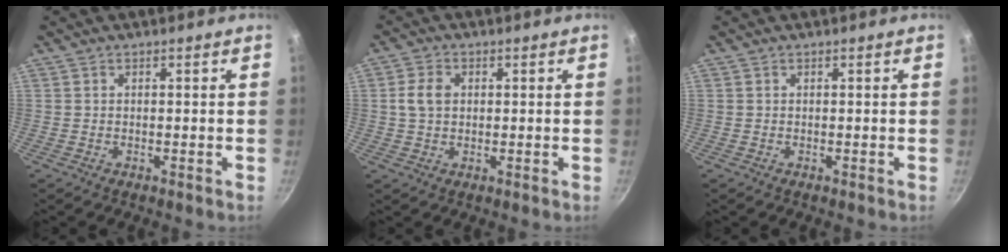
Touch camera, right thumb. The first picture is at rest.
{"total": 4.6, "force": [0.7, 3.3, 3.1], "torque": [-0.060, 0.005, 0.012]}
{"total": 0.0}